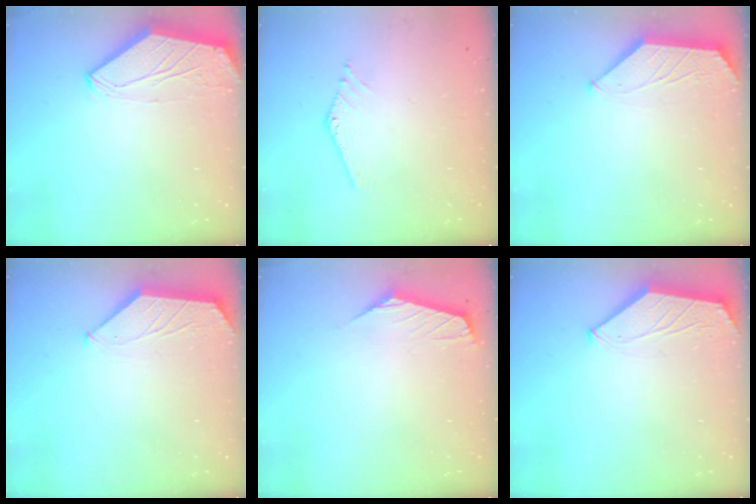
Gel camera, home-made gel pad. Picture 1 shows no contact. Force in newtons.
{"total": 1.2, "press": 1.2, "slide": 0.1}
{"total": 1.6, "press": 1.6, "slide": 0.3}
{"total": 1.6, "press": 1.5, "slide": 0.3}
{"total": 0.9, "press": 0.9, "slide": 0.2}
{"total": 1.6, "press": 1.6, "slide": 0.3}